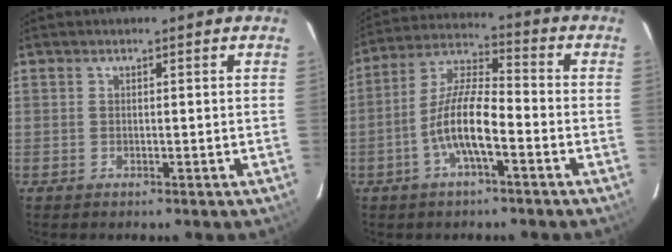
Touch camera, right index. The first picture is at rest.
{"total": 10.4, "force": [-4.0, 2.6, 9.3], "torque": [-0.193, 0.007, -0.079]}